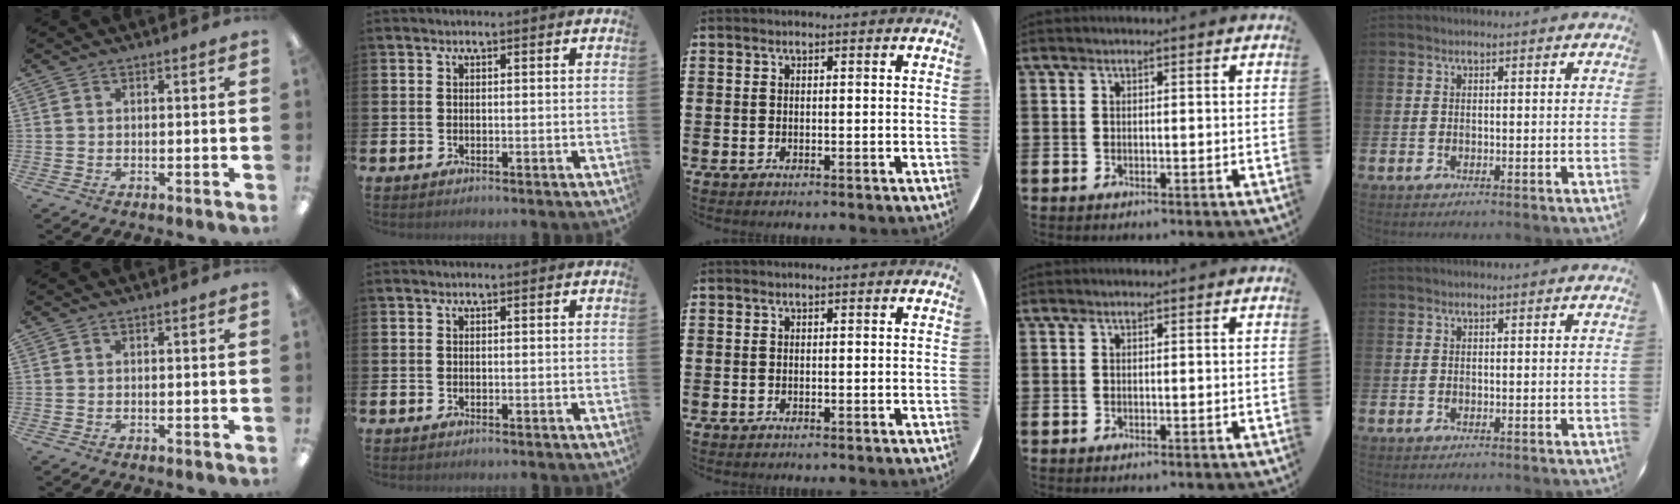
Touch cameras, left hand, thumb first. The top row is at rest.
{}